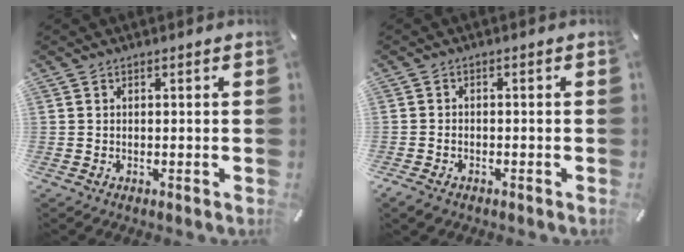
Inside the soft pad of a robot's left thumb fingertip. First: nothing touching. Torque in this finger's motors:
{"motor_torque": [-0.27, 0.38, -0.01, 0.08, 0.02]}